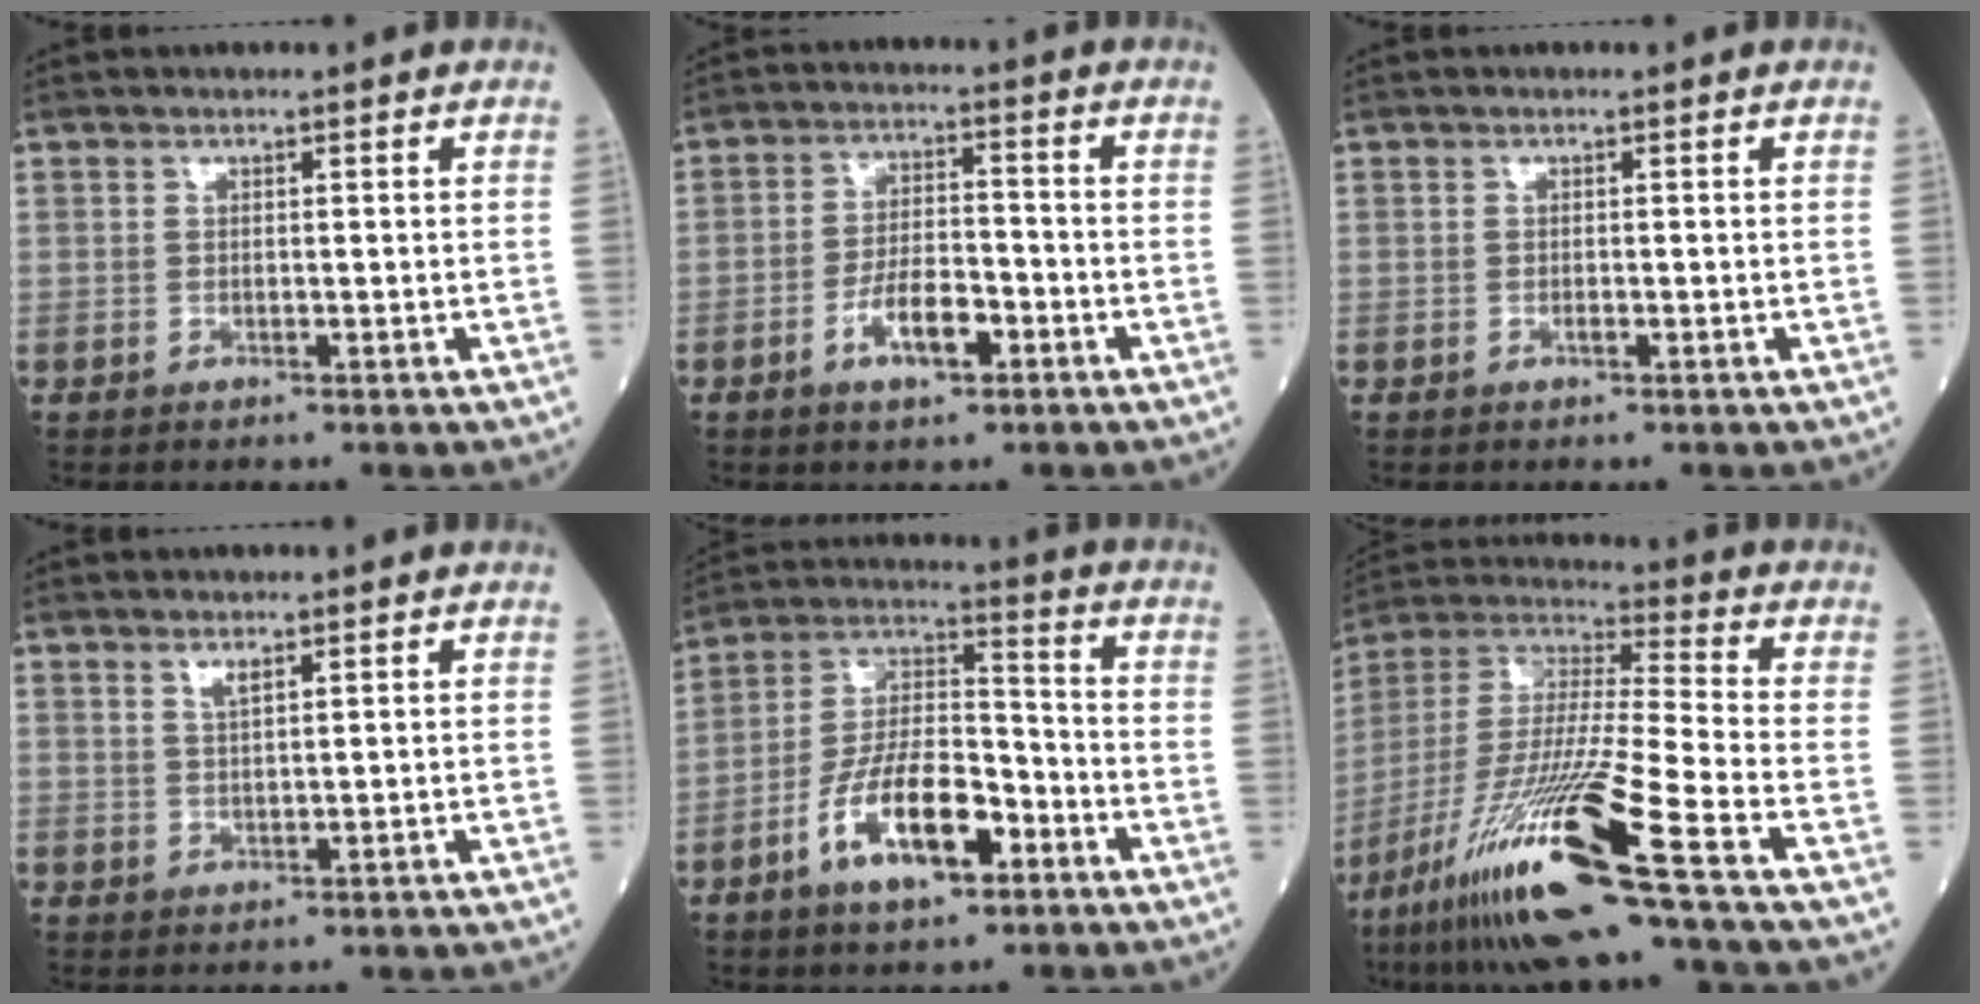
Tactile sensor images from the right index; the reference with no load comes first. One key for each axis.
{"total": 6.6, "fx": -3.1, "fy": 2.3, "fz": 5.4, "tx": -0.101, "ty": 0.006, "tz": -0.054}
{"total": 0.6, "fx": -0.3, "fy": 0.1, "fz": 0.5, "tx": -0.011, "ty": 0.001, "tz": -0.003}
{"total": 1.6, "fx": 1.1, "fy": 0.2, "fz": 1.2, "tx": -0.026, "ty": -0.002, "tz": 0.024}
{"total": 13.1, "fx": -6.1, "fy": 4.6, "fz": 10.6, "tx": -0.213, "ty": 0.009, "tz": -0.109}
{"total": 22.3, "fx": -12.4, "fy": -0.6, "fz": 18.5, "tx": -0.384, "ty": -0.052, "tz": -0.235}